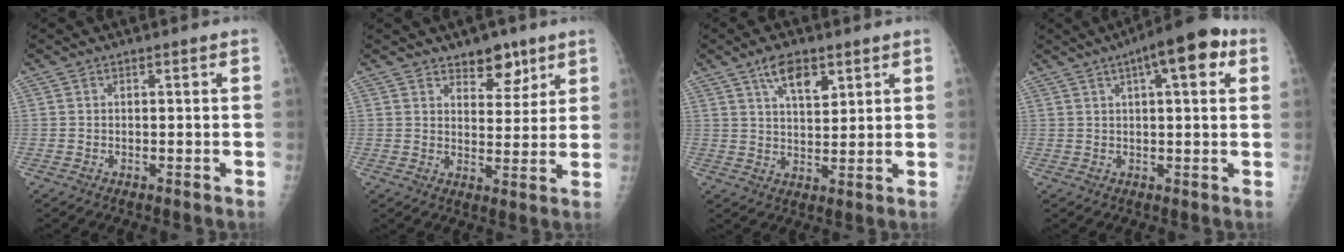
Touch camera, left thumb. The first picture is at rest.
{"total": 6.4, "force": [4.4, 3.6, 3.0], "torque": [-0.009, -0.028, 0.065]}
{"total": 6.9, "force": [3.9, 3.1, 4.8], "torque": [-0.064, -0.021, 0.068]}
{"total": 10.9, "force": [4.6, 3.4, 9.2], "torque": [-0.115, 0.012, 0.056]}